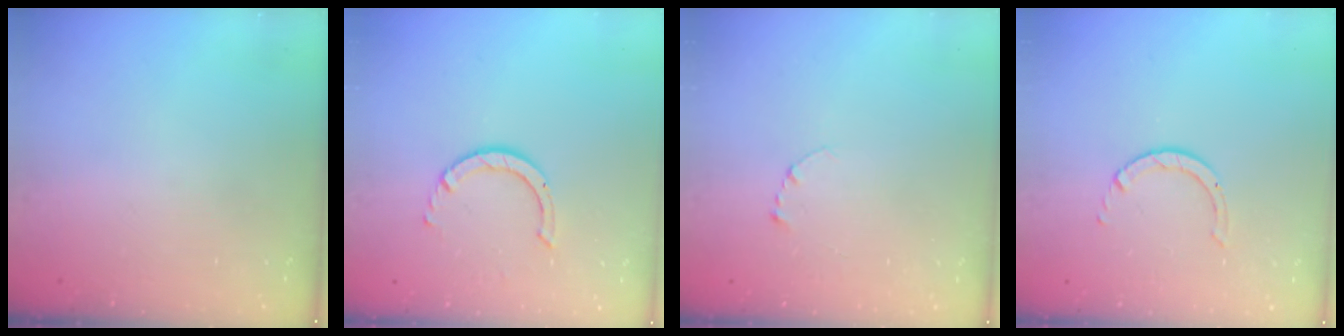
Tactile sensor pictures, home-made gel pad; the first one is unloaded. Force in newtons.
{"total": 3.3, "press": 3.2, "slide": 0.4}
{"total": 2.3, "press": 2.3, "slide": 0.2}
{"total": 1.7, "press": 1.7, "slide": 0.1}